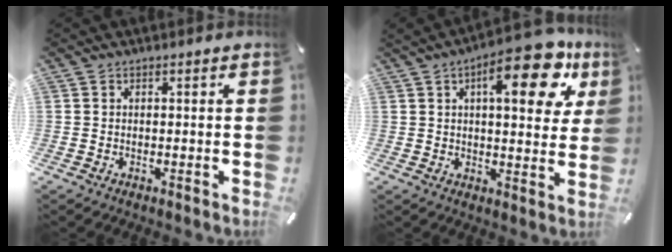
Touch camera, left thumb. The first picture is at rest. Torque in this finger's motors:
{"motor_torque": [0.92, 1.11, 1.71, -1.05, 0.30]}